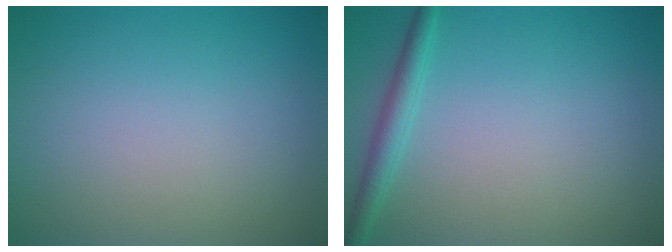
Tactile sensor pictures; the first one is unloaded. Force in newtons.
{"total": 2.0, "press": 2.0, "slide": 0.1}